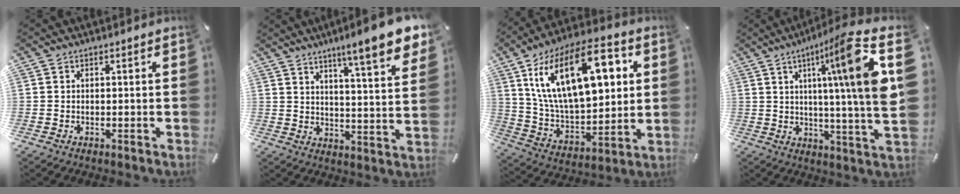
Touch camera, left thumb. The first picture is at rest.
{"total": 12.0, "force": [9.1, 1.3, 7.8], "torque": [-0.118, -0.063, 0.144]}
{"total": 25.2, "force": [10.0, 13.1, 19.0], "torque": [-0.364, -0.030, 0.158]}
{"total": 21.4, "force": [7.4, 1.0, 20.0], "torque": [-0.305, -0.044, 0.092]}